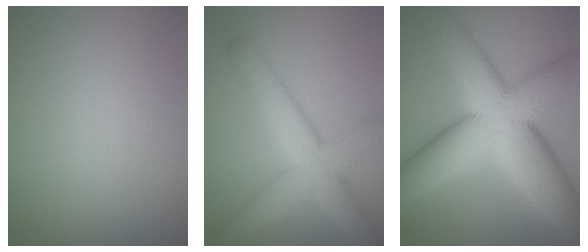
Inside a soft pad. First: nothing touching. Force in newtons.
{"total": 6.4, "press": 6.4, "slide": 0.5}
{"total": 15.0, "press": 15.0, "slide": 0.7}